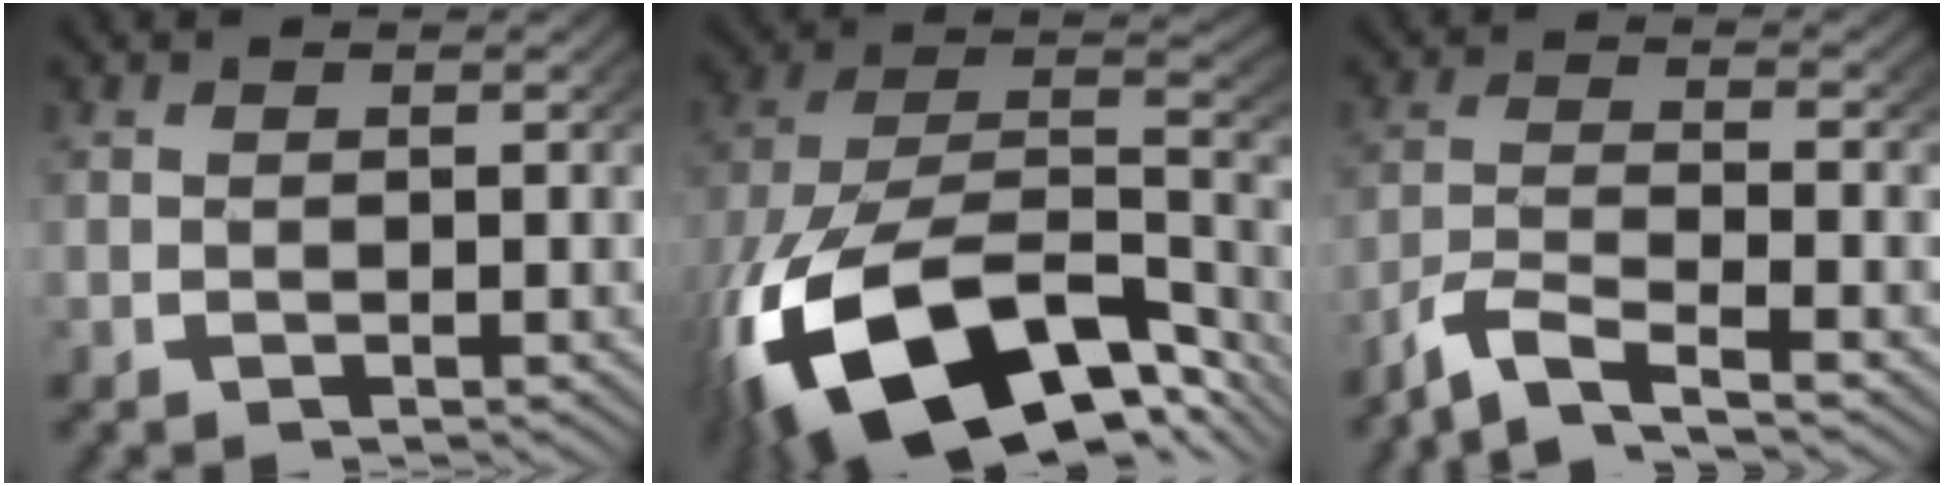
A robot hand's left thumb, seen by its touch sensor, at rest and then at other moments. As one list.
[{"total": 20.0, "force": [-7.3, 12.1, 14.2], "torque": [-0.285, -0.075, -0.076]}, {"total": 6.7, "force": [-4.3, 3.2, 4.0], "torque": [-0.091, -0.015, -0.069]}]